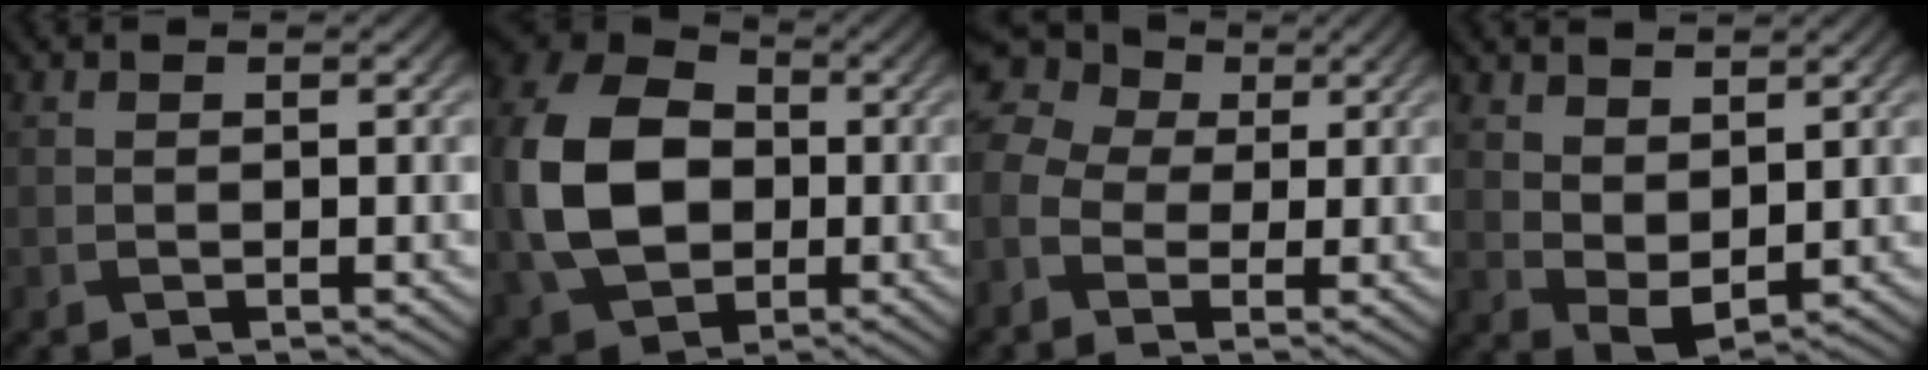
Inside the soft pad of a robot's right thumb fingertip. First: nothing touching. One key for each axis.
{"total": 14.3, "fx": -0.8, "fy": 10.7, "fz": 9.4, "tx": -0.240, "ty": -0.001, "tz": -0.017}
{"total": 7.4, "fx": -0.2, "fy": 5.9, "fz": 4.5, "tx": -0.135, "ty": 0.009, "tz": -0.005}
{"total": 5.2, "fx": 2.9, "fy": 2.7, "fz": 3.3, "tx": -0.075, "ty": -0.005, "tz": 0.062}